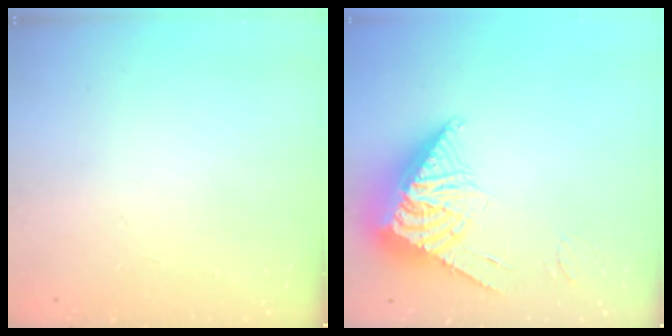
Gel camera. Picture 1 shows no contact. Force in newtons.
{"total": 14.4, "press": 14.3, "slide": 1.5}